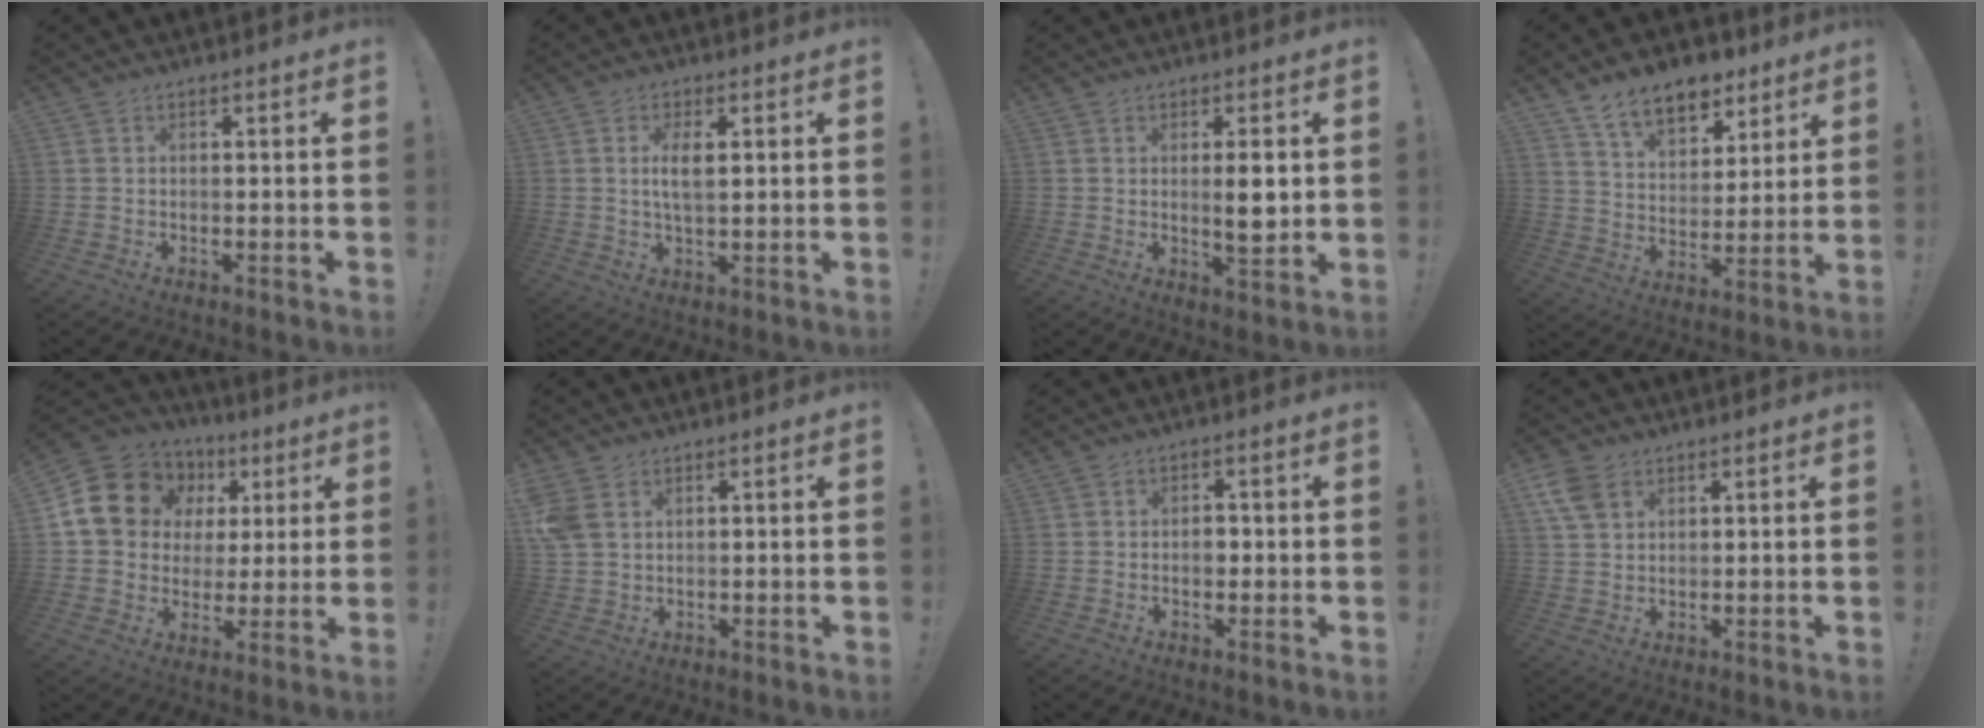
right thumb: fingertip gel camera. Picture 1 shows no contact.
{"total": 5.5, "force": [1.0, 2.3, 4.9], "torque": [-0.084, -0.004, 0.011]}
{"total": 5.6, "force": [0.6, 1.6, 5.3], "torque": [-0.080, -0.008, 0.007]}
{"total": 13.3, "force": [9.2, 7.5, 5.9], "torque": [-0.090, -0.054, 0.171]}
{"total": 16.7, "force": [5.7, 13.9, 7.3], "torque": [-0.116, -0.016, 0.129]}
{"total": 6.0, "force": [2.4, 4.1, 3.6], "torque": [-0.076, 0.000, 0.052]}
{"total": 2.9, "force": [-0.8, 2.1, 1.8], "torque": [-0.027, 0.008, -0.015]}
{"total": 6.6, "force": [3.4, 4.4, 3.6], "torque": [-0.073, -0.006, 0.067]}